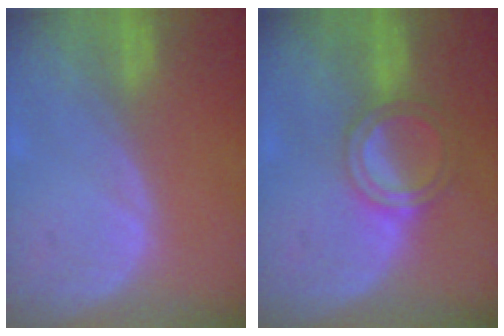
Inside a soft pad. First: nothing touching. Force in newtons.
{"total": 5.1, "press": 4.7, "slide": 1.9}